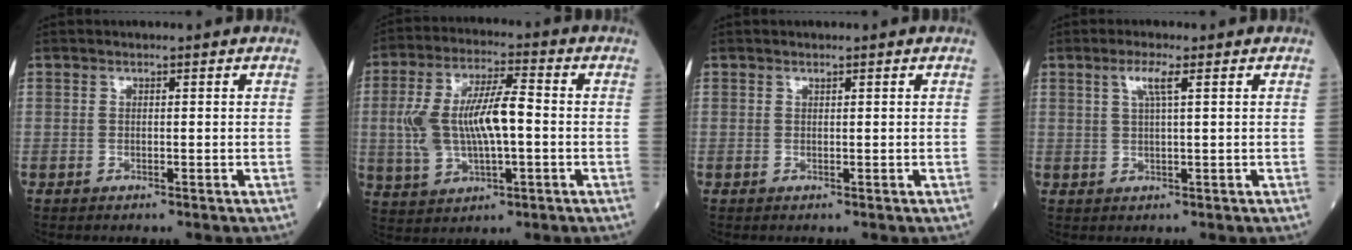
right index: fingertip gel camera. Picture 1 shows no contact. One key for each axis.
{"total": 12.1, "fx": -0.2, "fy": 4.2, "fz": 11.3, "tx": -0.237, "ty": 0.021, "tz": 0.001}
{"total": 0.0}
{"total": 3.0, "fx": 1.3, "fy": -0.1, "fz": 2.7, "tx": -0.059, "ty": 0.005, "tz": 0.026}